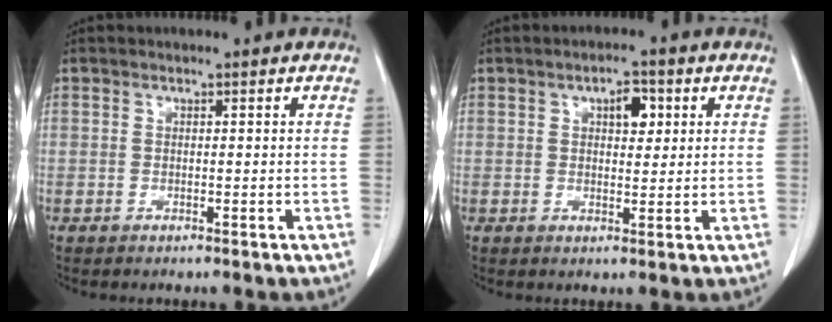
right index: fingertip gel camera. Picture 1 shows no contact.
{"total": 3.8, "force": [1.4, 1.8, 3.0], "torque": [-0.044, 0.005, 0.020]}